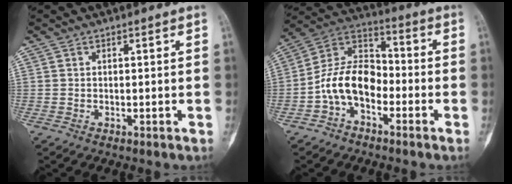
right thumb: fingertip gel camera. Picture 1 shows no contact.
{"total": 11.6, "force": [-4.0, 7.5, 7.9], "torque": [-0.128, 0.058, -0.088]}